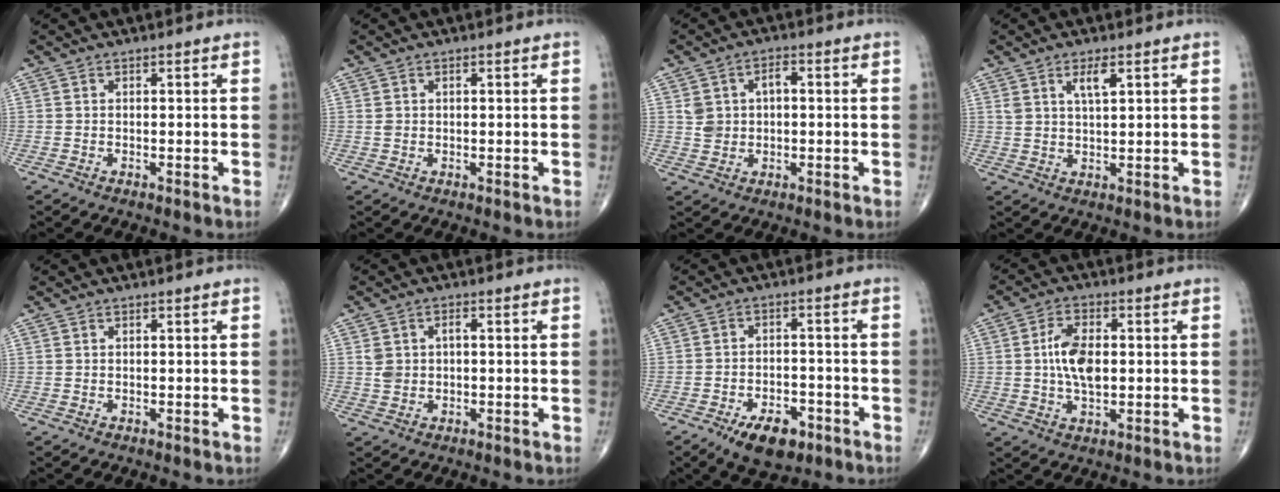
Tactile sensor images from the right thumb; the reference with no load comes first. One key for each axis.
{"total": 1.0, "fx": 0.2, "fy": 0.7, "fz": 0.6, "tx": -0.013, "ty": 0.004, "tz": 0.008}
{"total": 5.6, "fx": 0.8, "fy": 4.1, "fz": 3.7, "tx": -0.053, "ty": 0.013, "tz": 0.016}
{"total": 3.8, "fx": 1.9, "fy": 1.2, "fz": 3.1, "tx": -0.056, "ty": -0.010, "tz": 0.037}
{"total": 0.0}
{"total": 3.6, "fx": 0.4, "fy": 2.6, "fz": 2.5, "tx": -0.043, "ty": 0.010, "tz": 0.010}
{"total": 9.1, "fx": -5.2, "fy": 4.6, "fz": 5.8, "tx": -0.076, "ty": 0.021, "tz": -0.079}
{"total": 8.2, "fx": 0.4, "fy": 4.4, "fz": 6.9, "tx": -0.126, "ty": 0.004, "tz": 0.005}